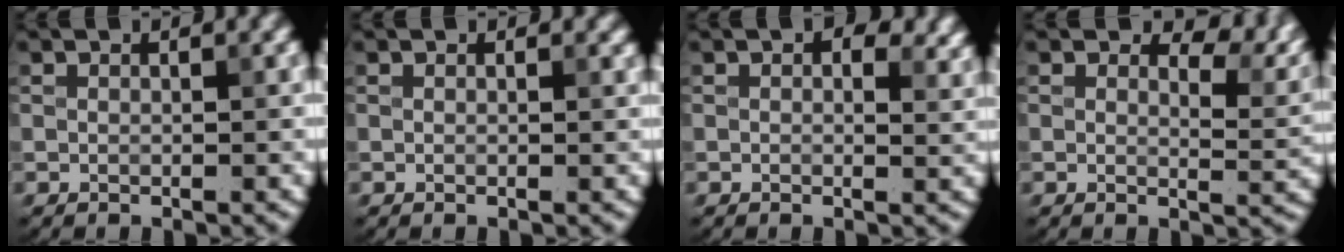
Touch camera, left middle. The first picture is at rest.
{"total": 0.0}
{"total": 3.9, "force": [1.6, 2.3, 2.7], "torque": [-0.024, -0.004, 0.020]}
{"total": 4.7, "force": [2.5, 2.5, 3.2], "torque": [-0.042, -0.005, 0.029]}